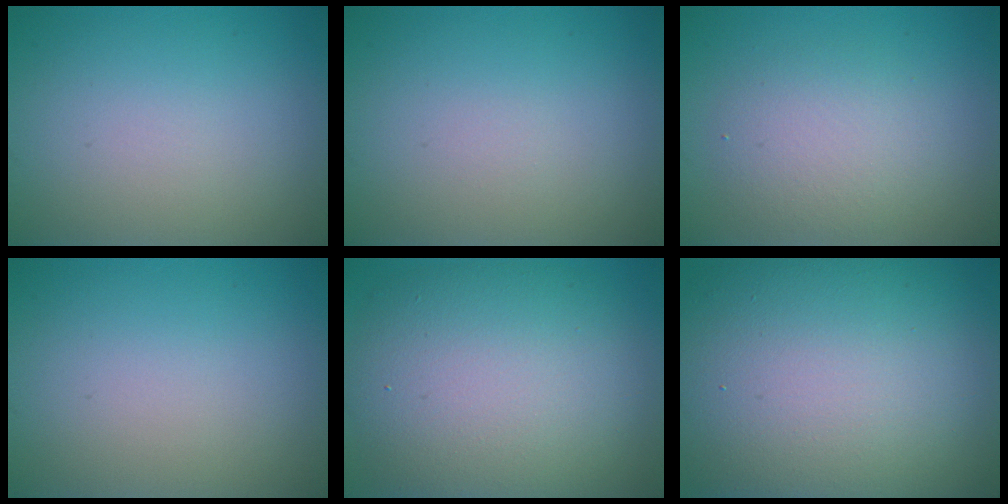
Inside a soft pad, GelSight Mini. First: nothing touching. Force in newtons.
{"total": 0.0}
{"total": 3.3, "press": 3.3, "slide": 0.1}
{"total": 0.0}
{"total": 11.3, "press": 11.3, "slide": 0.8}
{"total": 17.3, "press": 17.3, "slide": 0.9}